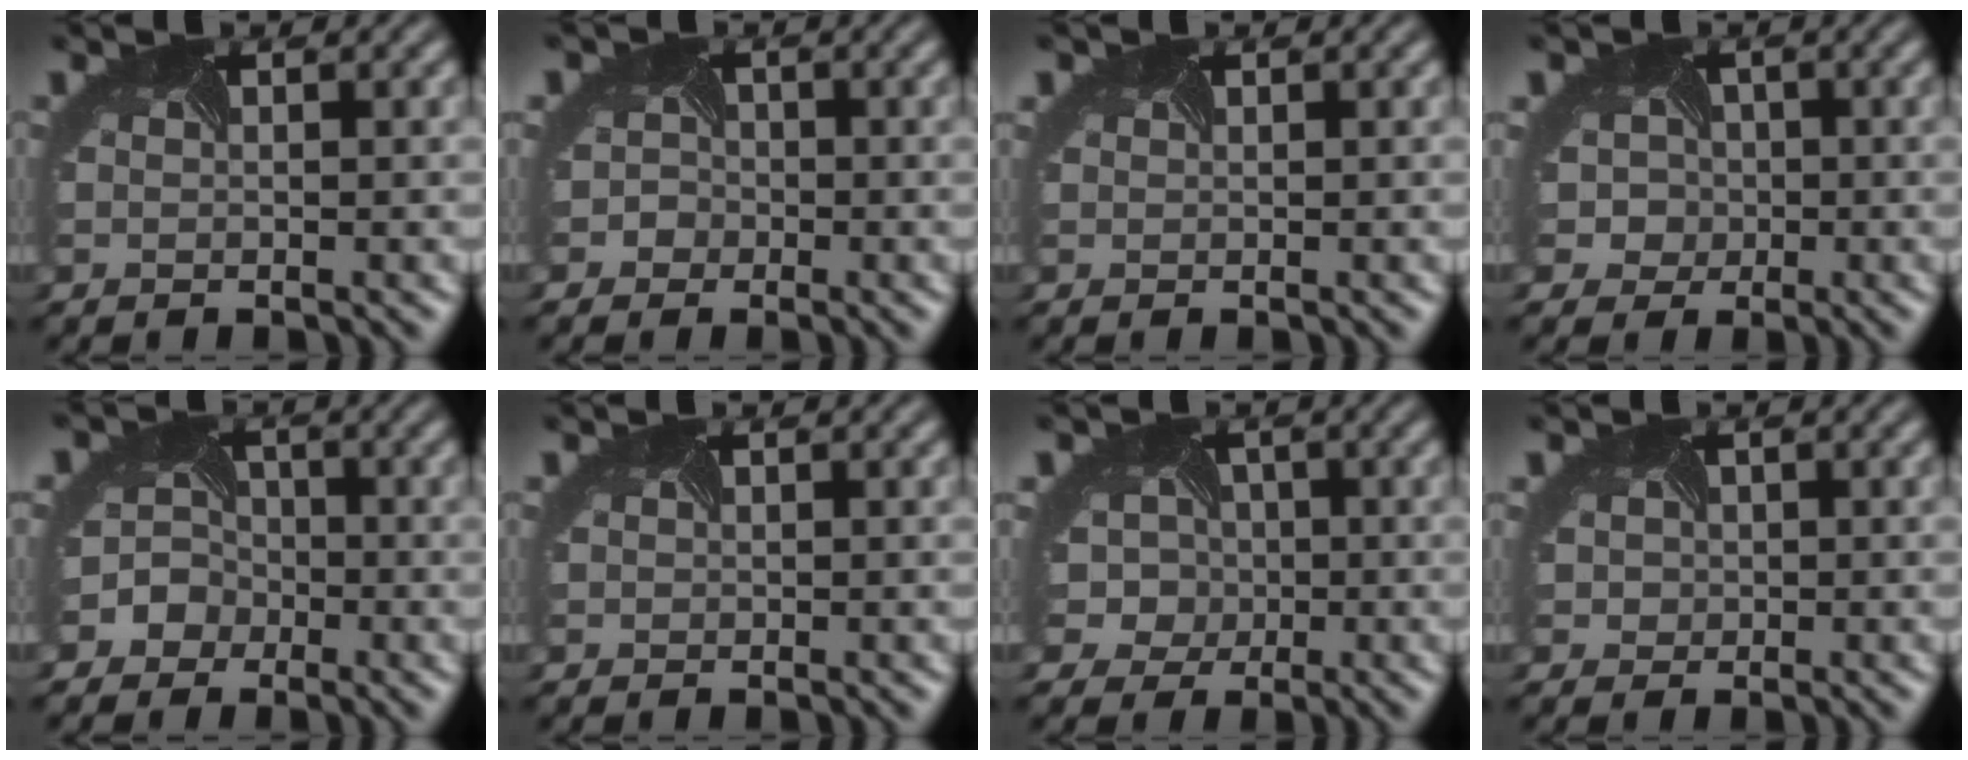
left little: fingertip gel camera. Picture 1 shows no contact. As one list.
[{"total": 2.2, "force": [-0.8, 2.0, -0.1], "torque": [0.012, 0.006, -0.028]}, {"total": 0.9, "force": [0.4, 0.7, 0.3], "torque": [-0.002, 0.010, -0.004]}, {"total": 5.1, "force": [0.0, 4.9, 1.2], "torque": [-0.019, 0.020, -0.039]}, {"total": 5.3, "force": [-1.9, 4.9, 0.8], "torque": [-0.006, 0.017, -0.065]}, {"total": 0.5, "force": [0.1, 0.2, -0.5], "torque": [0.004, 0.002, 0.002]}, {"total": 7.2, "force": [0.8, 6.7, 2.7], "torque": [-0.043, 0.021, -0.035]}, {"total": 2.1, "force": [0.5, 2.0, 0.0], "torque": [0.002, 0.015, -0.005]}]